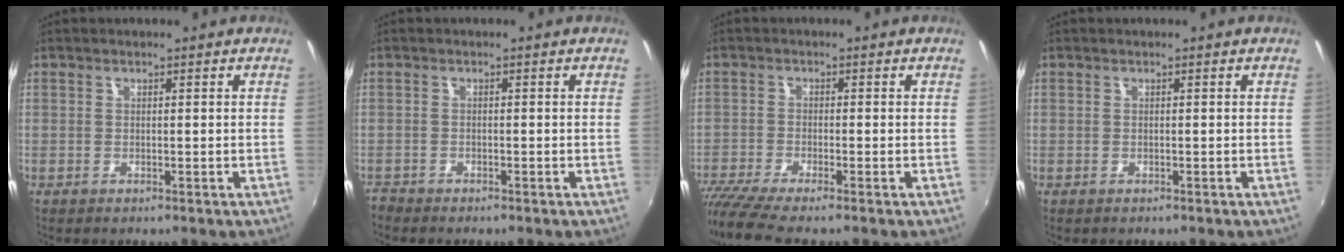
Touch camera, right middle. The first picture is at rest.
{"total": 2.1, "force": [-1.9, 0.7, 0.1], "torque": [-0.010, -0.008, -0.040]}
{"total": 7.1, "force": [-6.2, -0.3, 3.5], "torque": [-0.087, -0.036, -0.112]}
{"total": 0.0}